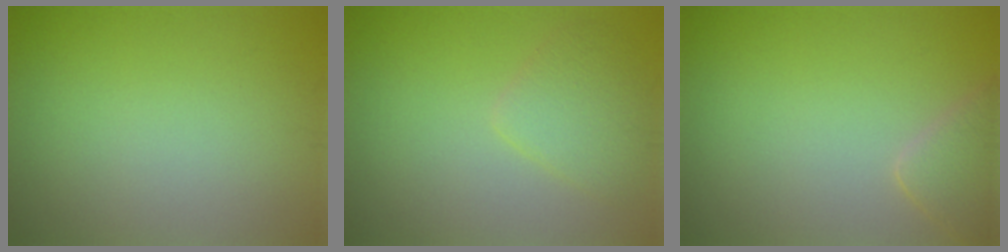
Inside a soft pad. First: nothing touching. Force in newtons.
{"total": 2.8, "press": 2.8, "slide": 0.2}
{"total": 2.8, "press": 2.8, "slide": 0.1}